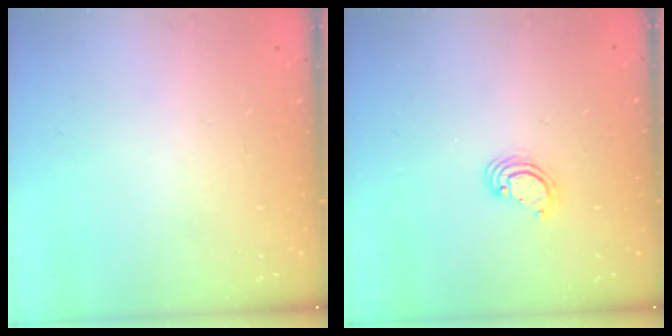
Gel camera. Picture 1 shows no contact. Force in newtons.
{"total": 3.8, "press": 3.8, "slide": 0.1}